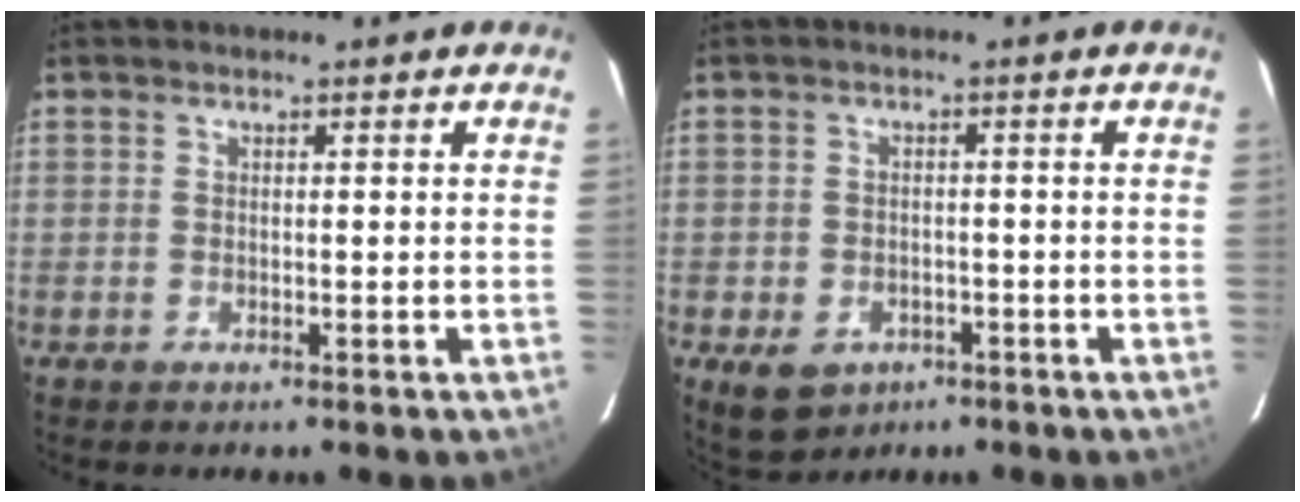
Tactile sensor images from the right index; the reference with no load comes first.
{"total": 7.0, "force": [-3.5, 5.3, 3.0], "torque": [-0.071, -0.001, -0.040]}